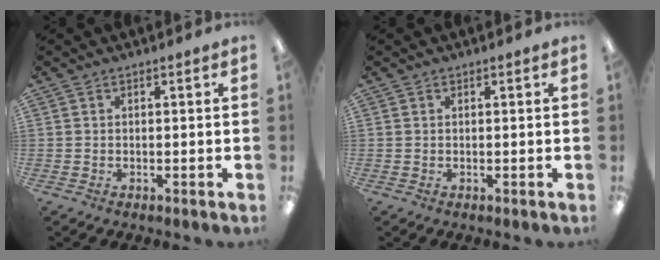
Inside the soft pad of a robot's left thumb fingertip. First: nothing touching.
{"total": 0.0}